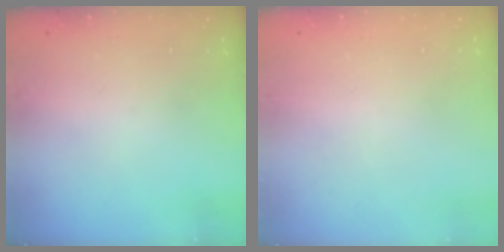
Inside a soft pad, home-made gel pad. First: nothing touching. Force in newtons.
{"total": 2.6, "press": 2.6, "slide": 0.2}